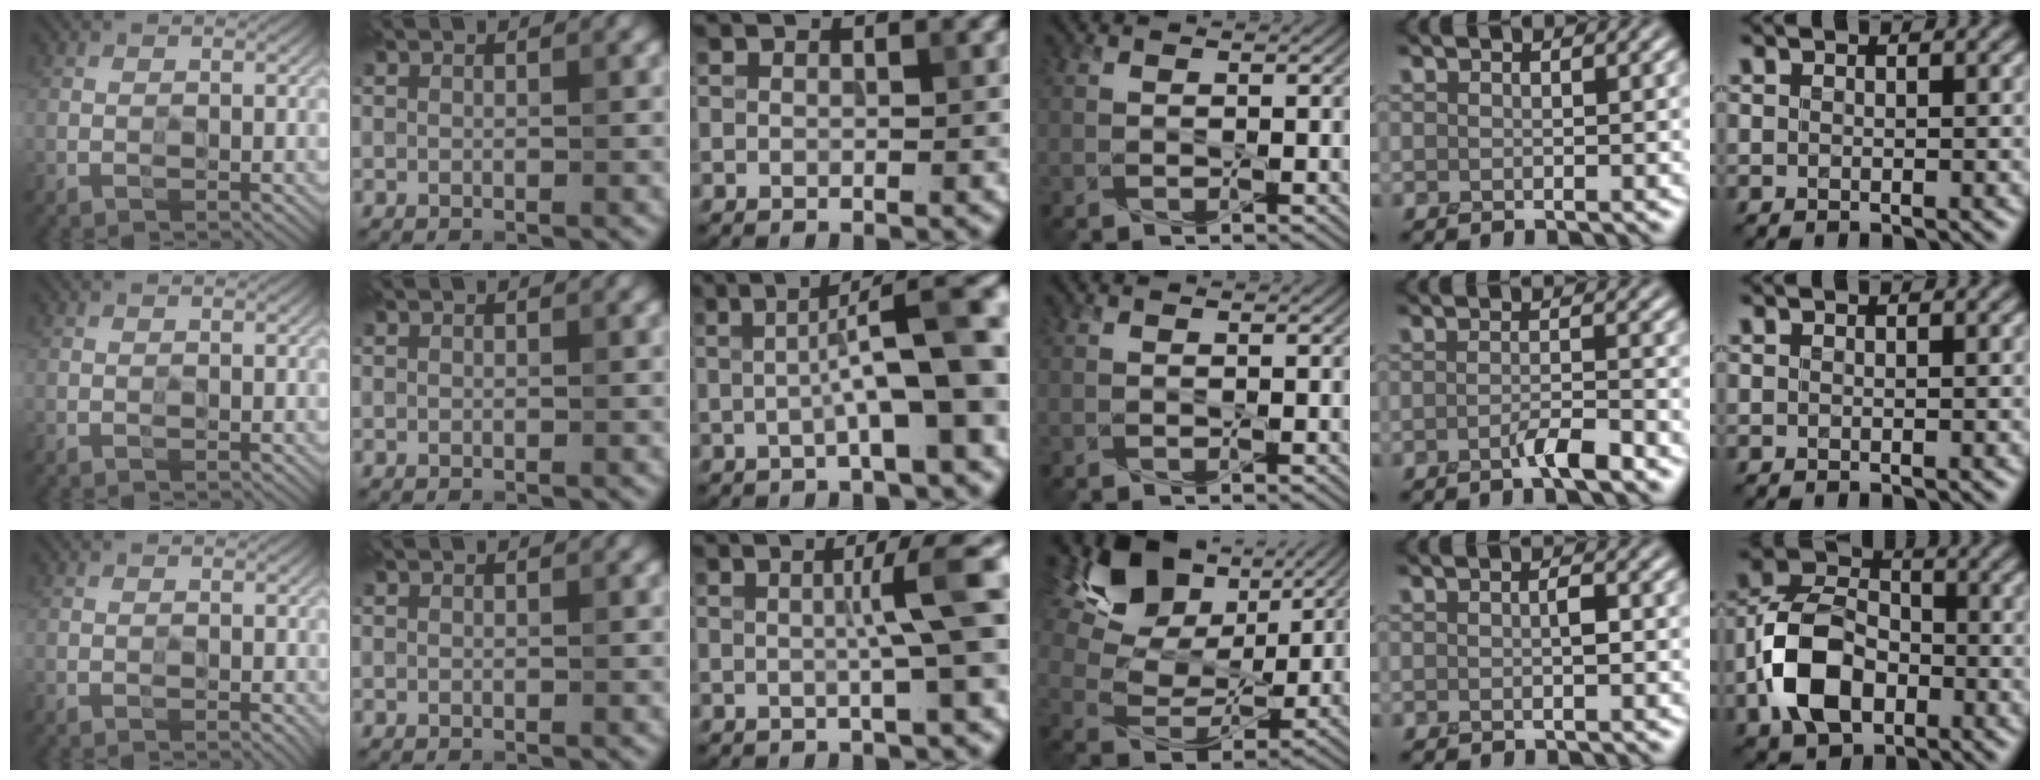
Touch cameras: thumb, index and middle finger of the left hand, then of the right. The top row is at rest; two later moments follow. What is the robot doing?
{"motion": "screw", "object": "spray bottle"}